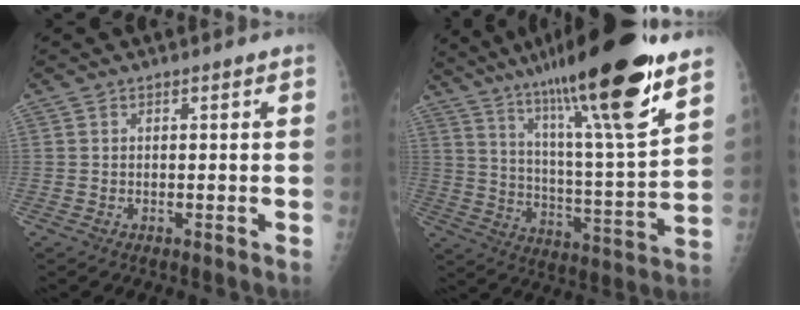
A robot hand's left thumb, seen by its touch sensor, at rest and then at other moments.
{"total": 25.9, "force": [16.9, 3.1, 19.4], "torque": [-0.301, -0.056, 0.280]}